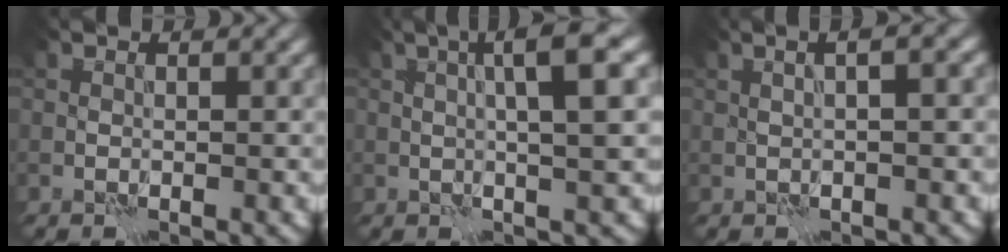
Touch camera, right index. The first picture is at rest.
{"total": 5.7, "force": [1.7, 0.9, 5.4], "torque": [-0.077, 0.017, 0.027]}
{"total": 4.5, "force": [1.7, 1.9, 3.7], "torque": [-0.029, 0.028, 0.000]}